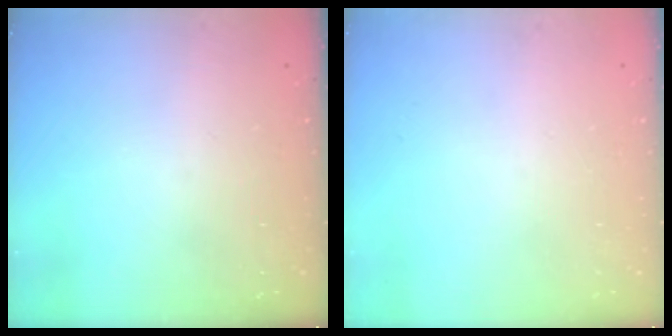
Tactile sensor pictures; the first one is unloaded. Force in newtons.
{"total": 0.0}